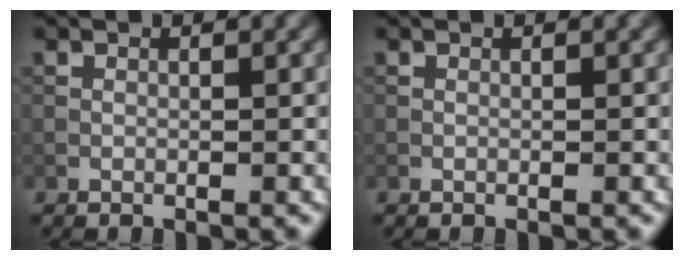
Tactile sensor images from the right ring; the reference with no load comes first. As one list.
[{"total": 0.0}]